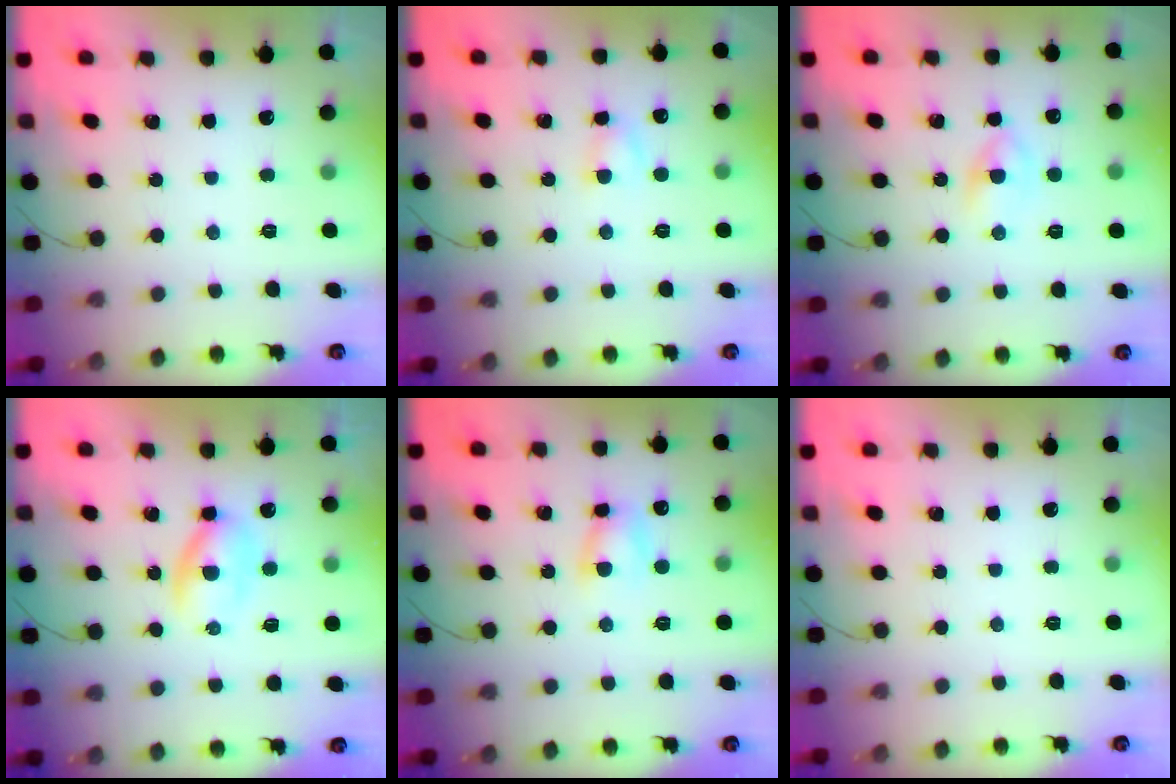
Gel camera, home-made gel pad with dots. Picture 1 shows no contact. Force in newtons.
{"total": 3.1, "press": 2.9, "slide": 1.0}
{"total": 3.1, "press": 2.9, "slide": 1.0}
{"total": 4.1, "press": 4.0, "slide": 1.1}
{"total": 5.0, "press": 5.0, "slide": 0.9}
{"total": 0.0}